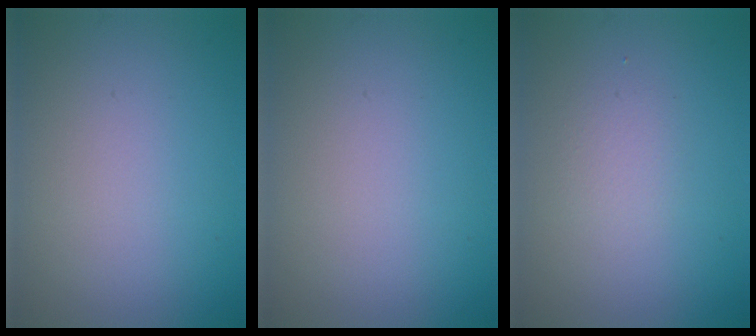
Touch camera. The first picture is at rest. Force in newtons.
{"total": 0.0}
{"total": 1.3, "press": 1.3, "slide": 0.1}